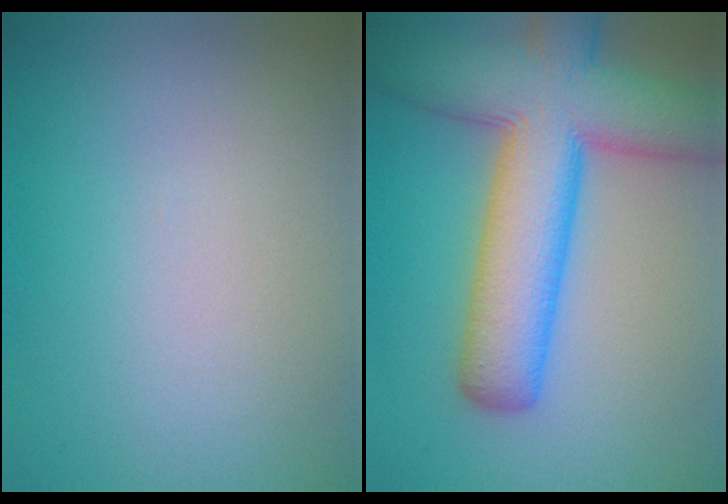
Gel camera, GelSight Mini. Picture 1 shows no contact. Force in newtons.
{"total": 11.8, "press": 11.8, "slide": 0.6}